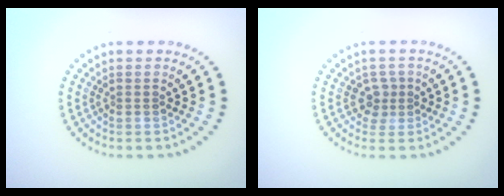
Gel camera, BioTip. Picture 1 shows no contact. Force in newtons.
{"total": 1.8, "press": 1.3, "slide": 1.2}